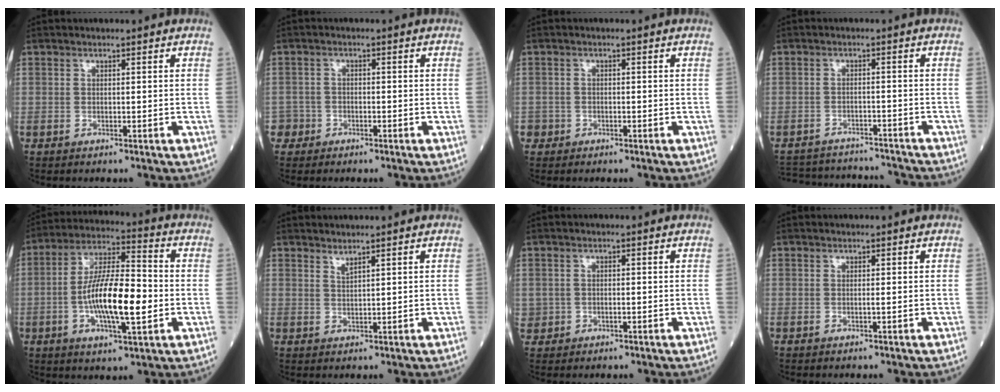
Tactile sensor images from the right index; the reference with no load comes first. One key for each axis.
{"total": 2.3, "fx": -1.4, "fy": 1.7, "fz": -0.5, "tx": 0.011, "ty": 0.010, "tz": -0.029}
{"total": 1.4, "fx": -0.9, "fy": 1.1, "fz": 0.0, "tx": -0.002, "ty": 0.005, "tz": -0.017}
{"total": 13.8, "fx": -13.2, "fy": 2.5, "fz": 2.9, "tx": -0.055, "ty": 0.012, "tz": -0.176}
{"total": 14.0, "fx": -2.4, "fy": 3.1, "fz": 13.5, "tx": -0.253, "ty": 0.002, "tz": -0.043}
{"total": 1.2, "fx": 1.1, "fy": -0.2, "fz": 0.4, "tx": -0.009, "ty": -0.007, "tz": 0.024}
{"total": 1.5, "fx": -0.3, "fy": 1.4, "fz": 0.5, "tx": -0.009, "ty": 0.005, "tz": 0.001}
{"total": 0.0}